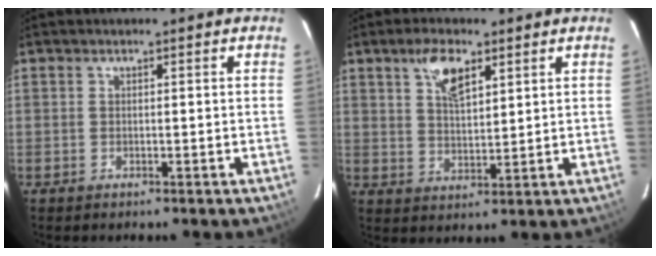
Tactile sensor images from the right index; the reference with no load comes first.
{"total": 6.7, "force": [3.8, 2.7, 4.9], "torque": [-0.088, 0.009, 0.071]}